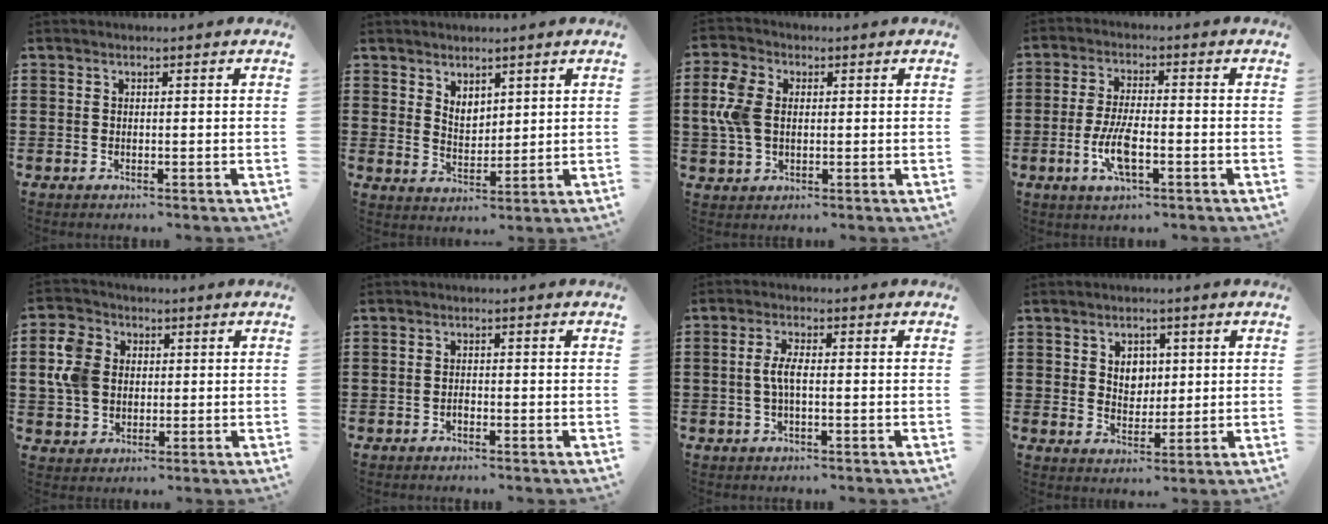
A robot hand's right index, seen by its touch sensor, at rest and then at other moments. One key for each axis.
{"total": 3.1, "fx": 2.6, "fy": 1.7, "fz": 0.6, "tx": -0.020, "ty": 0.001, "tz": 0.048}
{"total": 6.5, "fx": 0.8, "fy": 4.4, "fz": 4.7, "tx": -0.126, "ty": 0.005, "tz": 0.007}
{"total": 6.7, "fx": -2.2, "fy": 2.2, "fz": 5.9, "tx": -0.131, "ty": -0.007, "tz": -0.044}
{"total": 7.3, "fx": 1.0, "fy": 6.1, "fz": 3.9, "tx": -0.119, "ty": 0.011, "tz": 0.014}
{"total": 0.8, "fx": -0.5, "fy": 0.4, "fz": 0.4, "tx": -0.010, "ty": -0.004, "tz": -0.009}
{"total": 3.4, "fx": -0.5, "fy": 0.8, "fz": 3.2, "tx": -0.073, "ty": -0.004, "tz": -0.015}
{"total": 3.6, "fx": 1.2, "fy": 3.0, "fz": 1.6, "tx": -0.036, "ty": 0.007, "tz": 0.019}